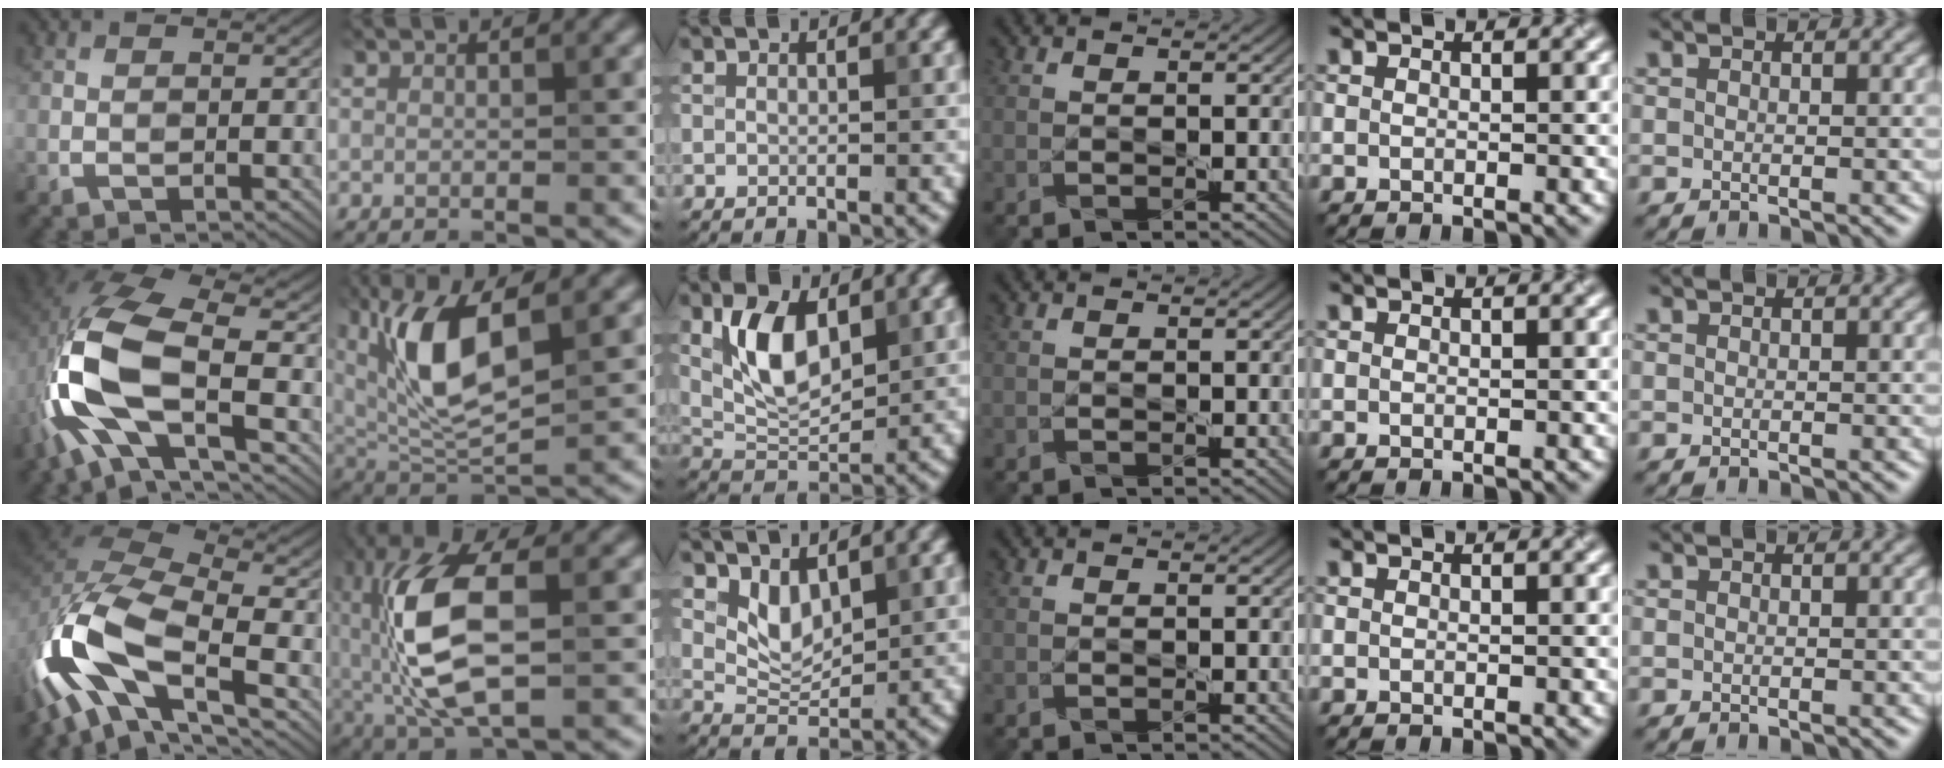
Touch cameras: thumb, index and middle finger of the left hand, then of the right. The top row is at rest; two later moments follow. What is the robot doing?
{"motion": "lift_and_place", "object": "knife"}